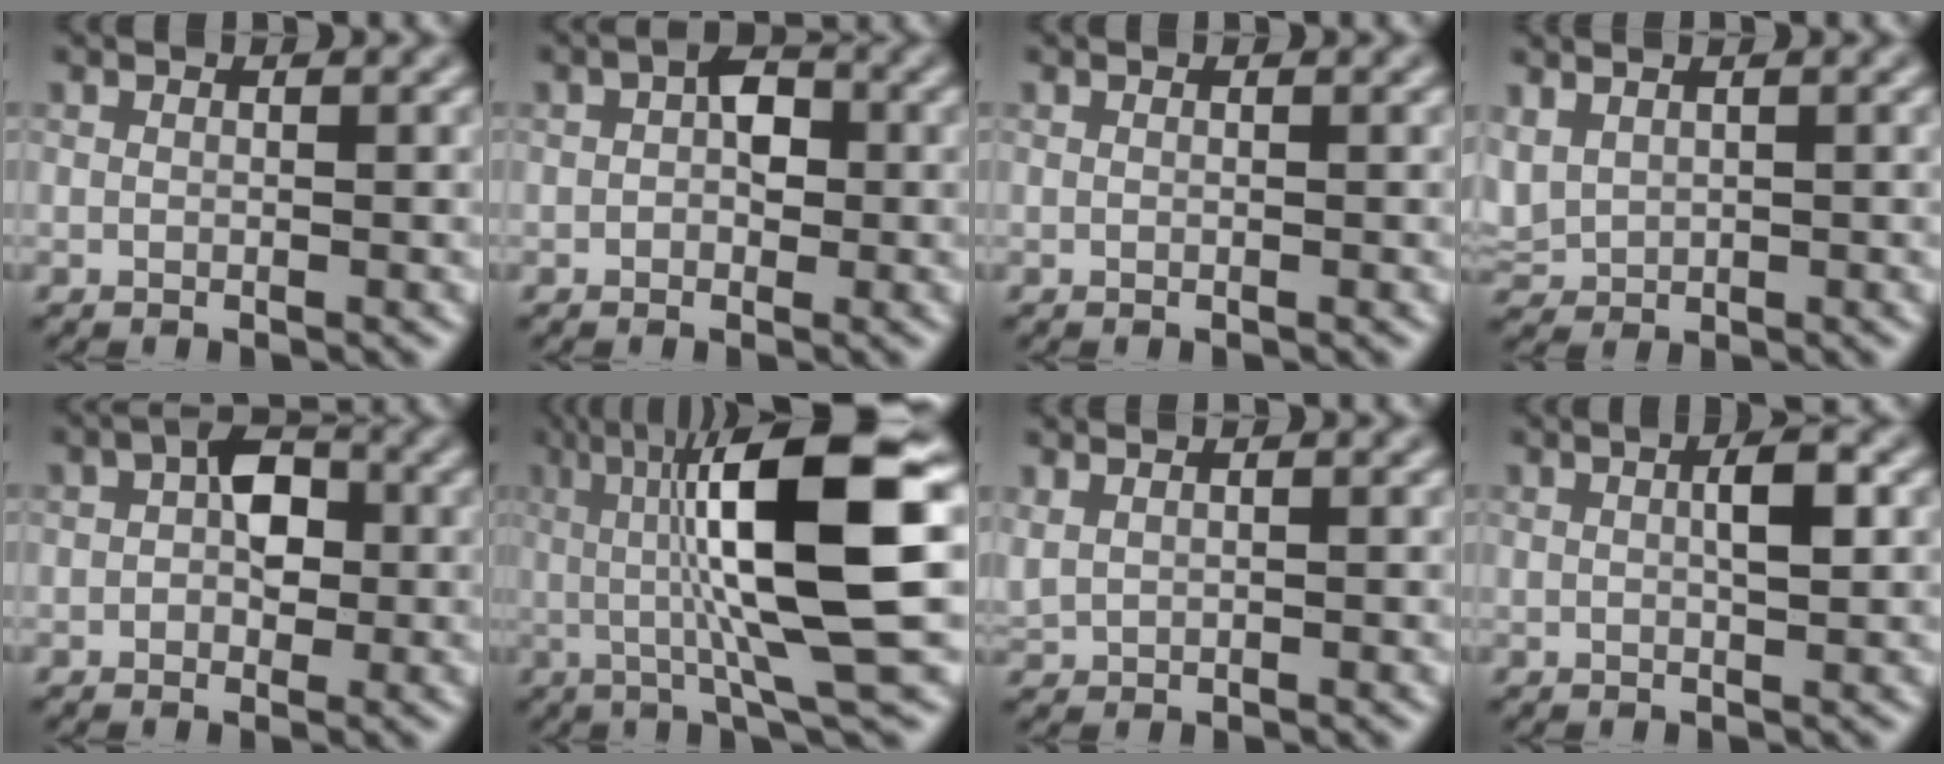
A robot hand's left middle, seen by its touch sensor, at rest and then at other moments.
{"total": 3.0, "force": [0.3, 2.0, 2.2], "torque": [-0.035, 0.009, 0.001]}
{"total": 0.0}
{"total": 1.5, "force": [0.9, 1.1, 0.7], "torque": [-0.019, 0.003, 0.026]}
{"total": 4.0, "force": [0.5, 2.6, 3.0], "torque": [-0.045, 0.010, 0.002]}
{"total": 12.8, "force": [1.6, 2.7, 12.4], "torque": [-0.187, 0.016, 0.025]}
{"total": 0.8, "force": [0.7, 0.4, 0.2], "torque": [-0.009, -0.002, 0.022]}
{"total": 2.4, "force": [0.6, 0.6, 2.2], "torque": [-0.034, 0.007, 0.010]}